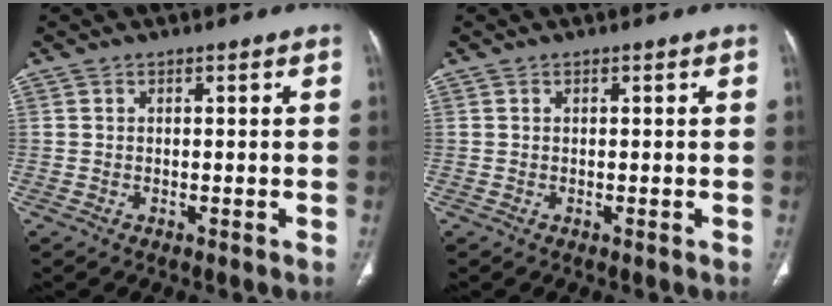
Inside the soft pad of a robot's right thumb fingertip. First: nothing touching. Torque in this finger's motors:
{"motor_torque": [0.06, 0.04, -0.01, -0.15, 0.08]}